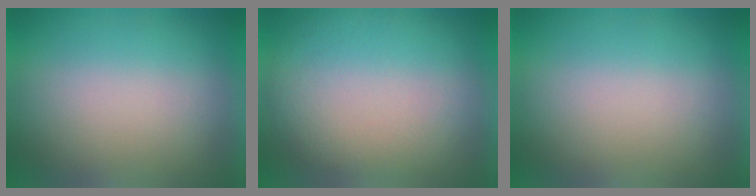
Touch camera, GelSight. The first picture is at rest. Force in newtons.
{"total": 2.2}
{"total": 10.6}